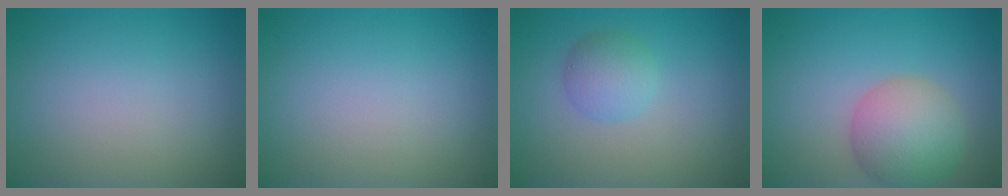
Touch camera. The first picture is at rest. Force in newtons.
{"total": 0.0}
{"total": 2.5, "press": 2.5, "slide": 0.1}
{"total": 5.6, "press": 5.5, "slide": 0.4}